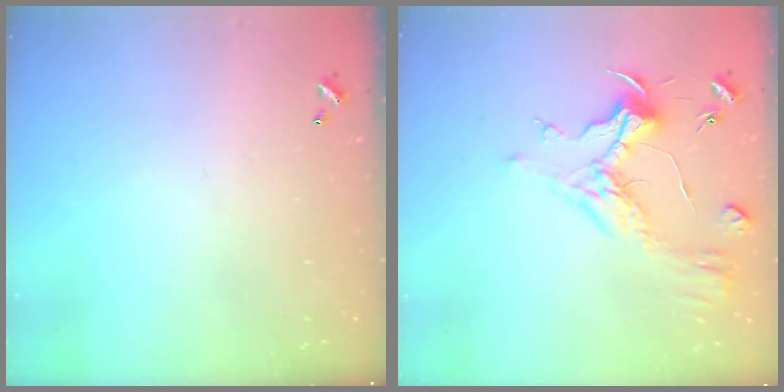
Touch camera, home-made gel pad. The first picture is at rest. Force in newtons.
{"total": 1.1, "press": 0.2, "slide": 1.1}